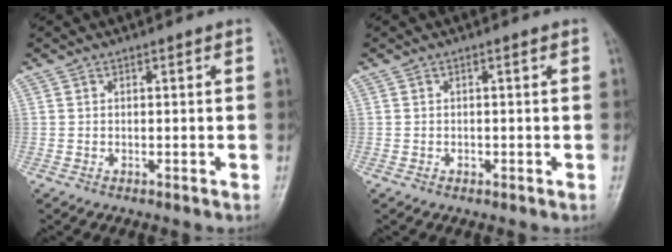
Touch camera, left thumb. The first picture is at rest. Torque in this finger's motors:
{"motor_torque": [-0.08, -0.01, 0.05, 0.03, 0.00]}